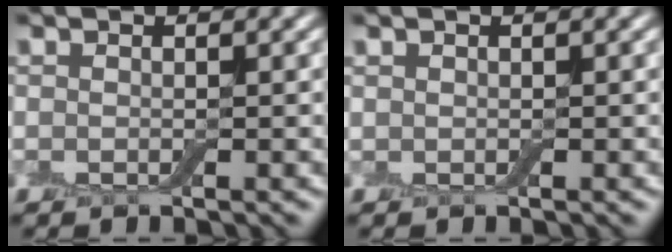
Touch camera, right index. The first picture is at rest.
{"total": 0.0}